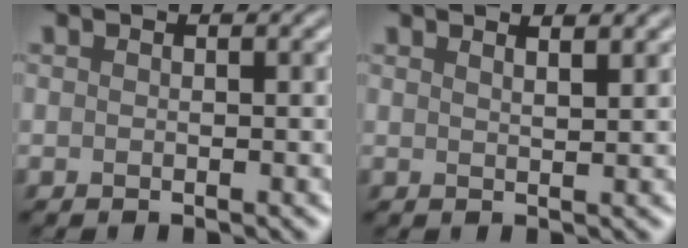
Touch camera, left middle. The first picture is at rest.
{"total": 1.9, "force": [1.6, 0.4, 0.9], "torque": [-0.005, 0.006, 0.008]}